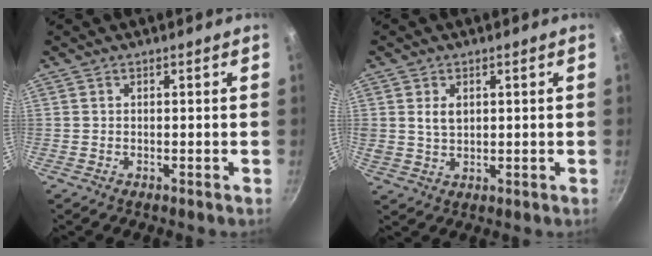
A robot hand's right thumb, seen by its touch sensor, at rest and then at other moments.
{"total": 3.6, "force": [1.1, 2.5, 2.4], "torque": [-0.034, -0.004, 0.024]}